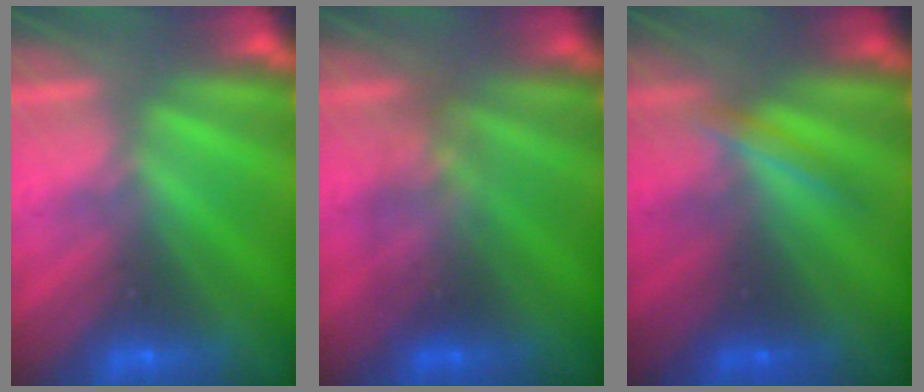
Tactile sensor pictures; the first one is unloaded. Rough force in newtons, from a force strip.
{"total": 2.3}
{"total": 1.8}